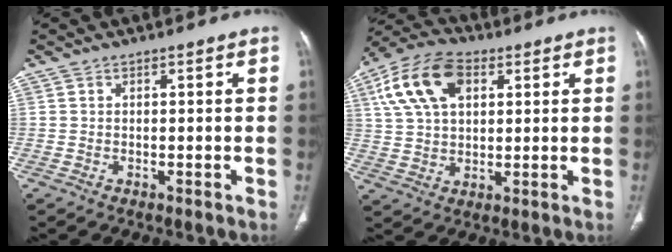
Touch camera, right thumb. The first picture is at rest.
{"total": 14.5, "force": [5.2, 8.8, 10.2], "torque": [-0.190, 0.011, 0.094]}